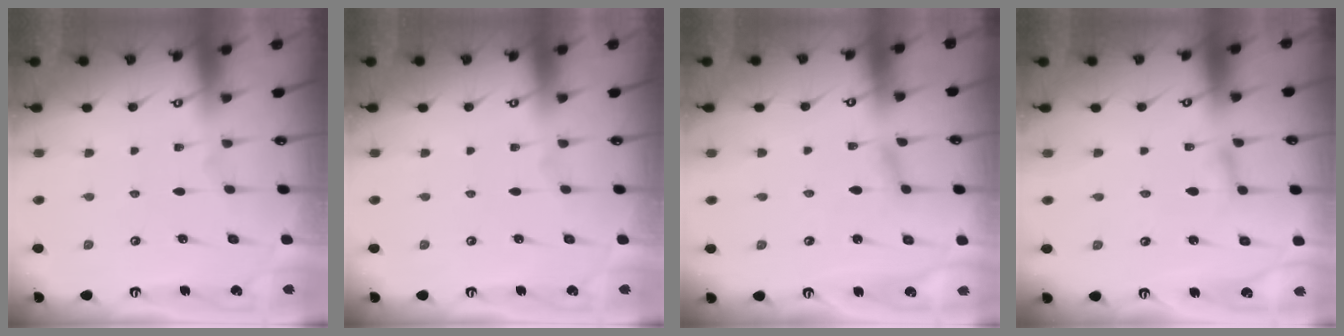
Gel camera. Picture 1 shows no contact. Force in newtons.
{"total": 0.0}
{"total": 2.4, "press": 2.4, "slide": 0.1}
{"total": 2.6, "press": 2.6, "slide": 0.2}